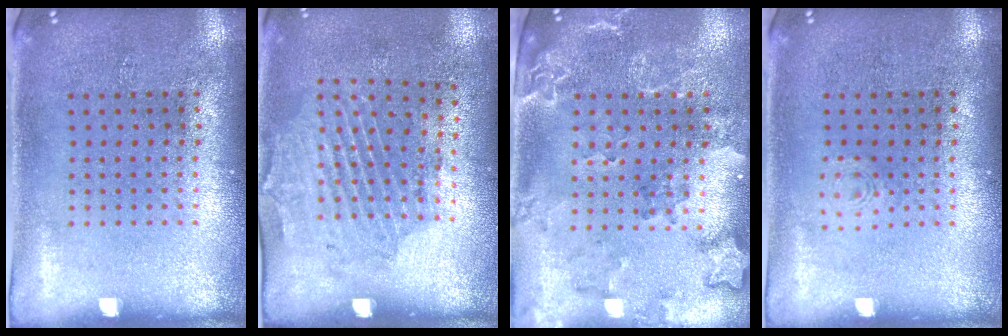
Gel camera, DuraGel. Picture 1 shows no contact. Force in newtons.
{"total": 1.8, "press": 1.1, "slide": 1.4}
{"total": 2.1, "press": 2.0, "slide": 0.8}
{"total": 0.7, "press": 0.7, "slide": 0.1}